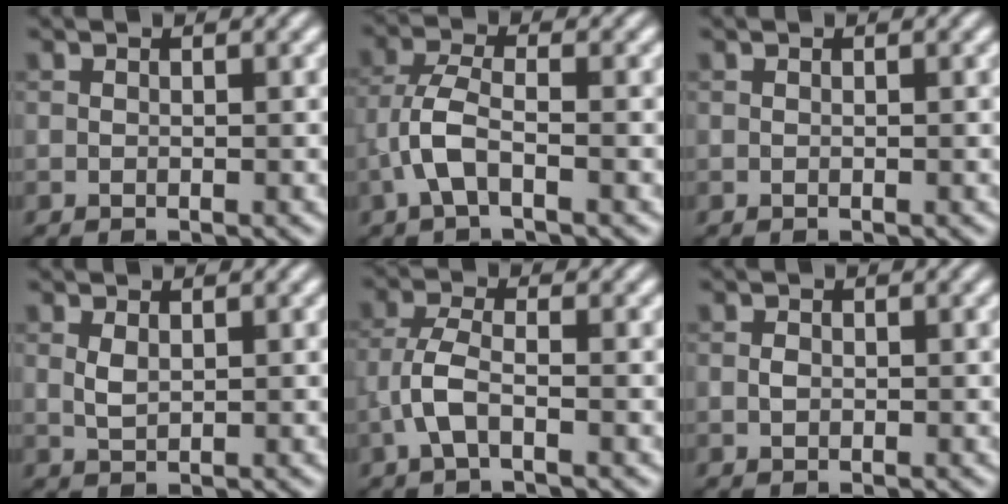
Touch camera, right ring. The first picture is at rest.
{"total": 3.5, "force": [-1.4, 1.3, 2.9], "torque": [-0.069, 0.008, -0.037]}
{"total": 0.0}
{"total": 1.3, "force": [0.5, 0.6, 1.0], "torque": [-0.027, -0.001, 0.015]}
{"total": 3.0, "force": [-1.2, 1.0, 2.5], "torque": [-0.061, 0.007, -0.034]}
{"total": 0.7, "force": [0.0, 0.5, 0.4], "torque": [-0.009, -0.002, -0.001]}